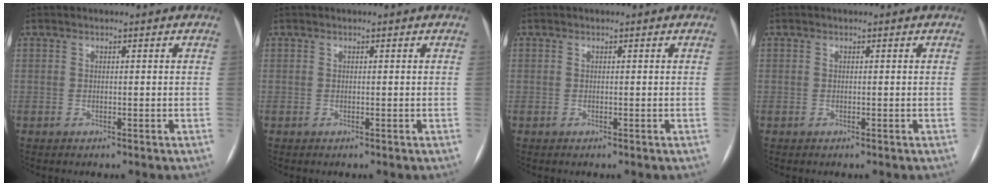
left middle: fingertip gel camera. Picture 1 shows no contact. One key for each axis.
{"total": 0.0}
{"total": 0.0}
{"total": 0.0}